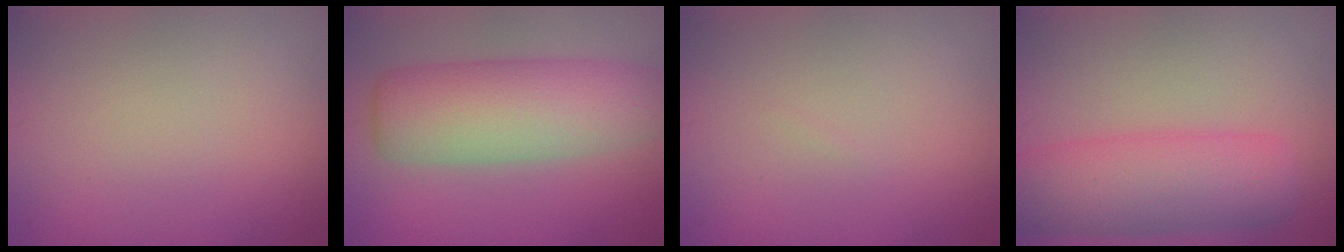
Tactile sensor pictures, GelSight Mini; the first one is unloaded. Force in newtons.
{"total": 8.1, "press": 8.1, "slide": 0.2}
{"total": 0.0}
{"total": 7.1, "press": 7.1, "slide": 0.0}